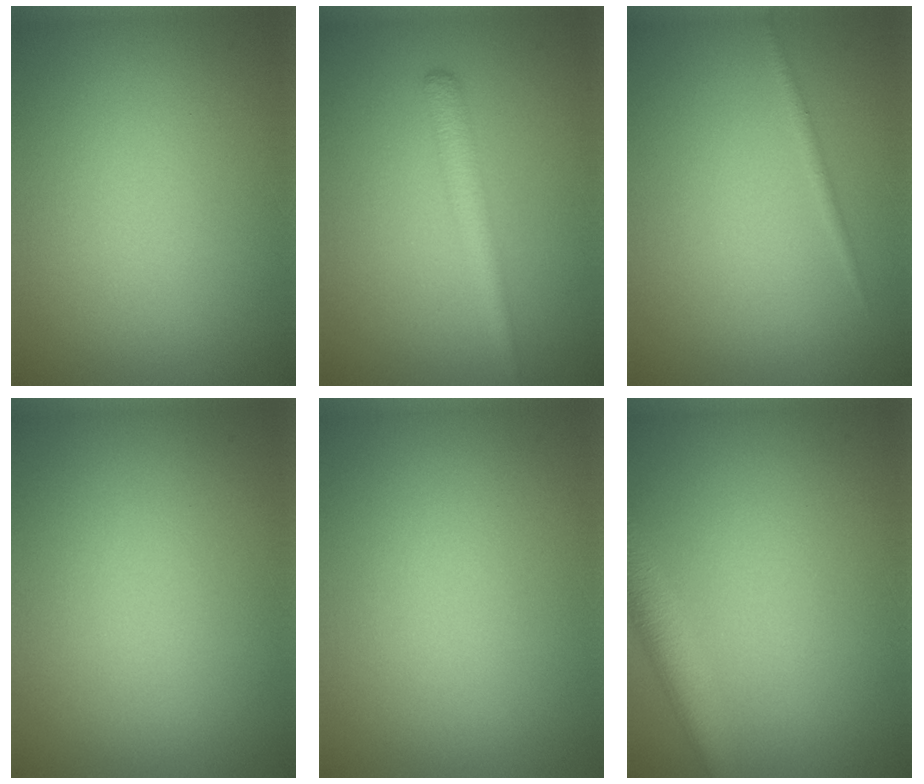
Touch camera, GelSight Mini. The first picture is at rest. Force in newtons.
{"total": 2.4, "press": 2.4, "slide": 0.2}
{"total": 0.7, "press": 0.7, "slide": 0.1}
{"total": 0.0}
{"total": 0.0}
{"total": 3.5, "press": 3.5, "slide": 0.1}